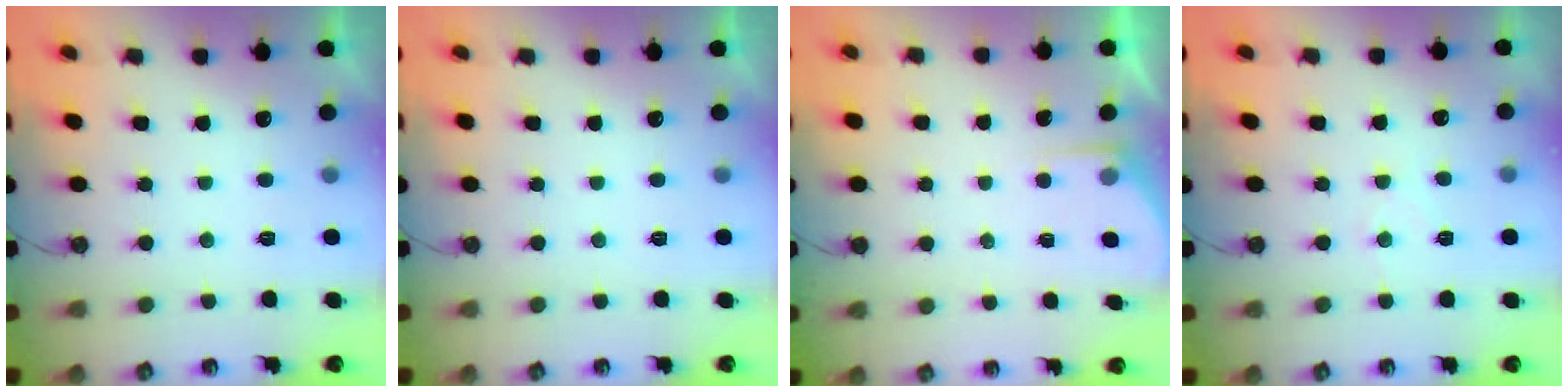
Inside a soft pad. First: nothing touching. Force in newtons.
{"total": 0.0}
{"total": 2.7, "press": 2.7, "slide": 0.3}
{"total": 4.4, "press": 4.4, "slide": 0.5}